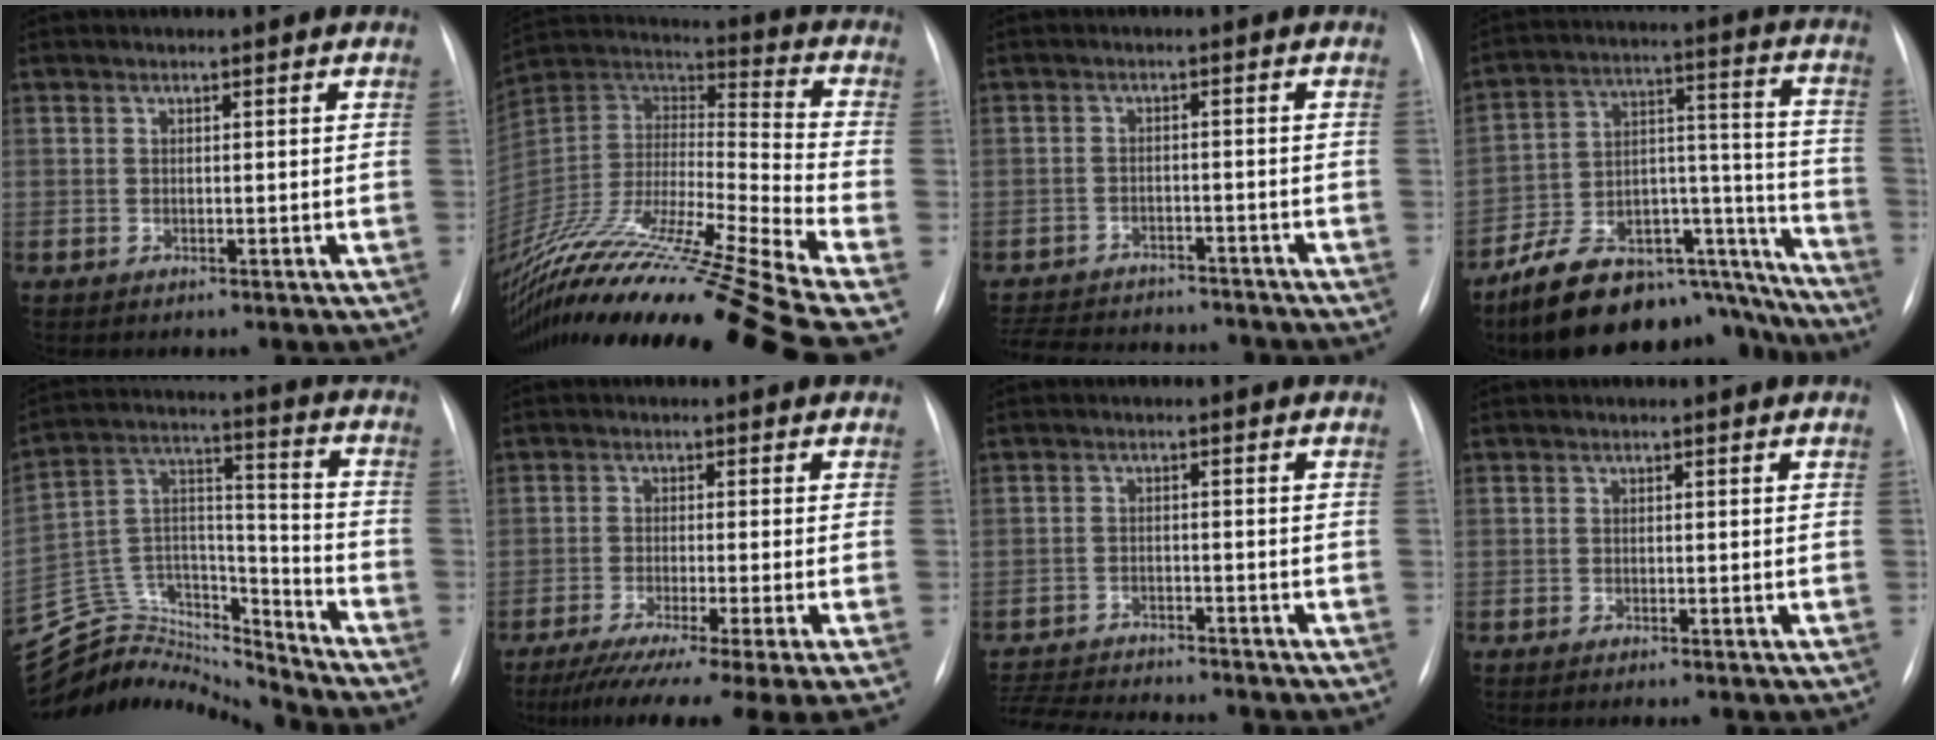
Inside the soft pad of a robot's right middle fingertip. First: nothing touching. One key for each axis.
{"total": 31.9, "fx": -25.9, "fy": -1.6, "fz": 18.5, "tx": -0.329, "ty": -0.059, "tz": -0.448}
{"total": 15.7, "fx": -14.2, "fy": 4.5, "fz": 5.1, "tx": -0.122, "ty": -0.005, "tz": -0.192}
{"total": 22.4, "fx": -19.5, "fy": 7.5, "fz": 8.0, "tx": -0.093, "ty": 0.060, "tz": -0.298}
{"total": 19.7, "fx": -19.3, "fy": 2.9, "fz": 2.1, "tx": -0.045, "ty": 0.065, "tz": -0.324}
{"total": 15.2, "fx": -11.8, "fy": -1.4, "fz": 9.5, "tx": -0.115, "ty": -0.050, "tz": -0.180}
{"total": 13.3, "fx": -12.5, "fy": 1.5, "fz": 4.4, "tx": -0.087, "ty": -0.006, "tz": -0.187}
{"total": 2.1, "fx": -1.8, "fy": -0.2, "fz": 1.1, "tx": -0.013, "ty": -0.001, "tz": -0.021}